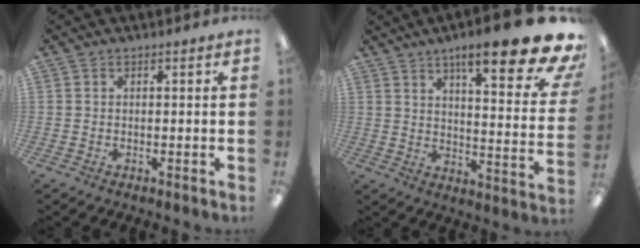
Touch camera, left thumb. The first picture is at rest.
{"total": 17.7, "force": [12.0, 3.7, 12.5], "torque": [-0.177, -0.088, 0.187]}